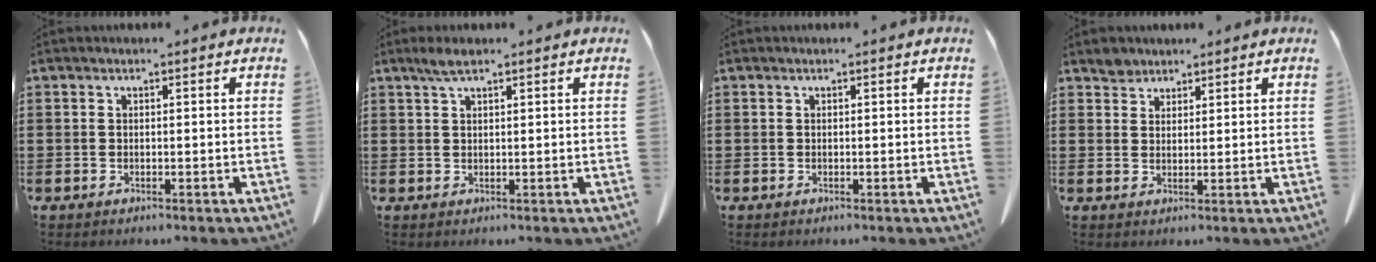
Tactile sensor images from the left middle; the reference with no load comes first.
{"total": 2.3, "force": [1.5, 0.4, 1.7], "torque": [-0.036, 0.001, 0.027]}
{"total": 0.0}
{"total": 2.4, "force": [2.1, 1.1, 0.2], "torque": [-0.011, 0.003, 0.042]}